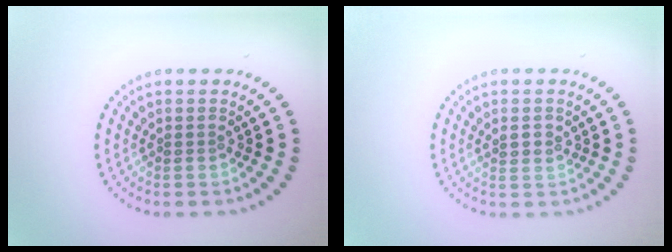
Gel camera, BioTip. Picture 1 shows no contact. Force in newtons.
{"total": 1.6, "press": 1.4, "slide": 0.6}